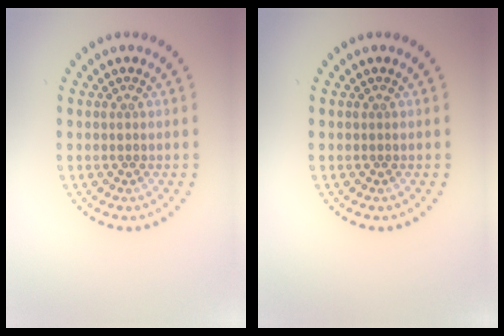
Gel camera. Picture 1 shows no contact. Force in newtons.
{"total": 0.0}